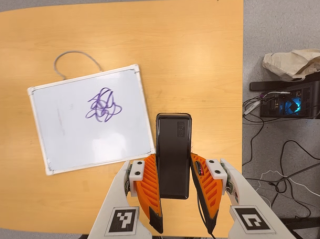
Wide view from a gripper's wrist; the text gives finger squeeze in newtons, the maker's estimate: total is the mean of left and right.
{"total": 3.8, "left": 2.2, "right": 5.4}